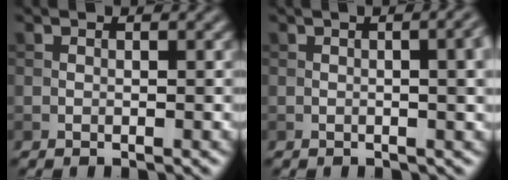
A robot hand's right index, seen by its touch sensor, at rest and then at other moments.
{"total": 6.7, "force": [0.8, 3.1, 5.9], "torque": [-0.025, 0.029, -0.011]}